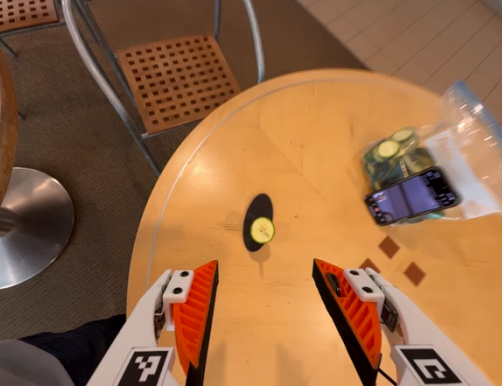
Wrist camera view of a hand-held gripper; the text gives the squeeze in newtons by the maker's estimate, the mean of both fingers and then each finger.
{"total": 0.0}